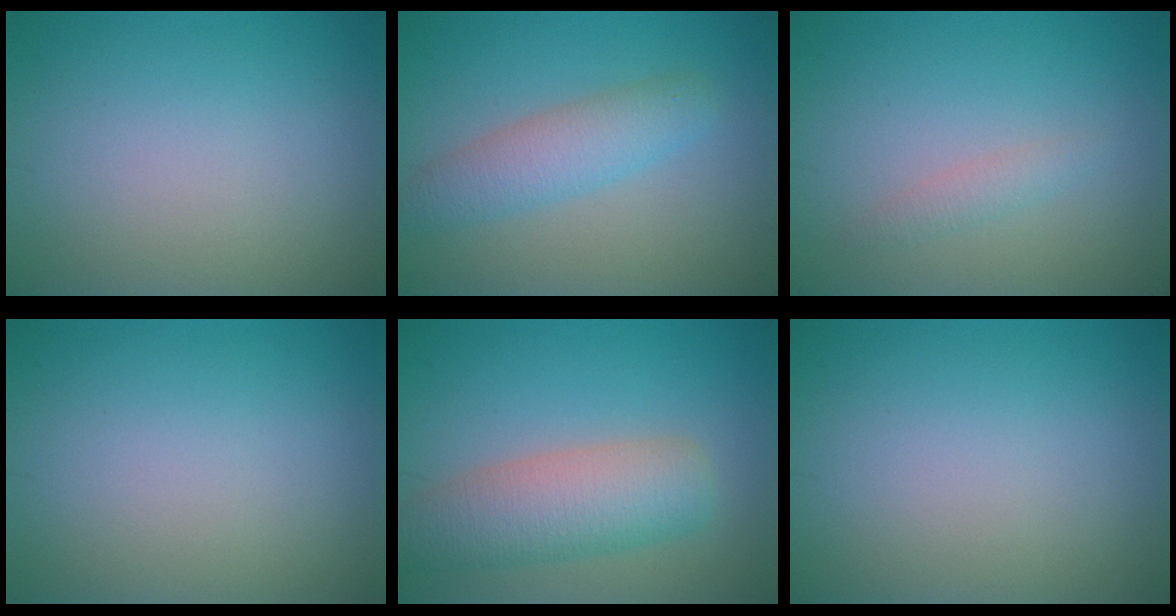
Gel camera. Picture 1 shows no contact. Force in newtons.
{"total": 3.7, "press": 3.7, "slide": 0.1}
{"total": 1.2, "press": 1.2, "slide": 0.0}
{"total": 0.0}
{"total": 6.2, "press": 6.2, "slide": 0.4}
{"total": 0.0}